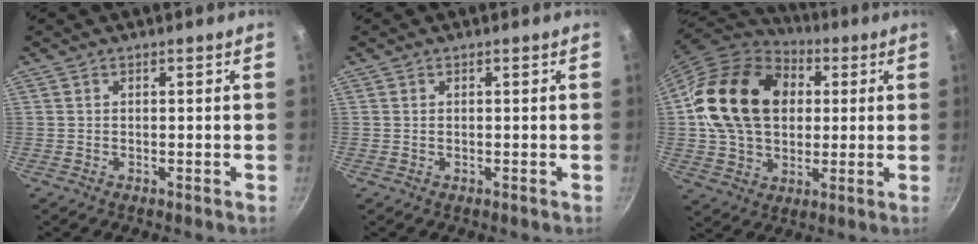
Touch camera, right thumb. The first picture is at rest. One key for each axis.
{"total": 0.0}
{"total": 21.4, "fx": 3.8, "fy": 16.1, "fz": 13.7, "tx": -0.211, "ty": 0.016, "tz": 0.062}